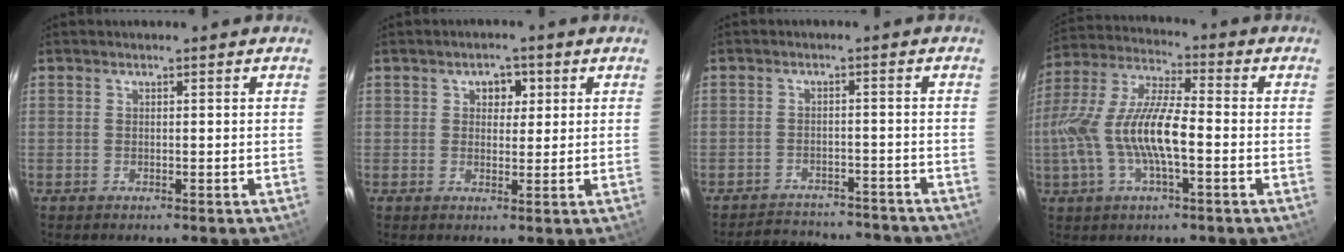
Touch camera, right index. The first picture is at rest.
{"total": 3.1, "force": [1.1, 2.6, 1.4], "torque": [-0.014, 0.010, 0.017]}
{"total": 14.0, "force": [-12.7, 4.4, 3.8], "torque": [-0.083, 0.018, -0.157]}
{"total": 15.4, "force": [-3.4, 4.7, 14.3], "torque": [-0.293, 0.000, -0.063]}